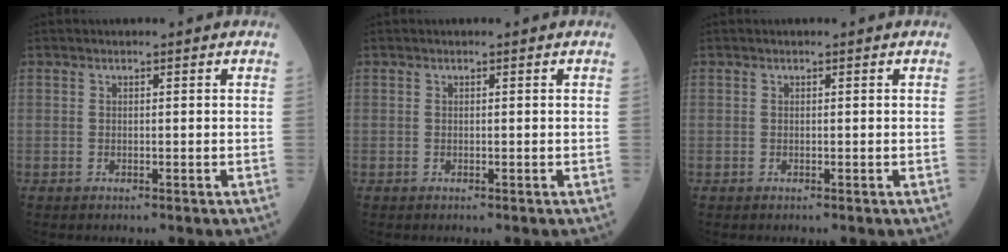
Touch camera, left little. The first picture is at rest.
{"total": 0.0}
{"total": 0.0}